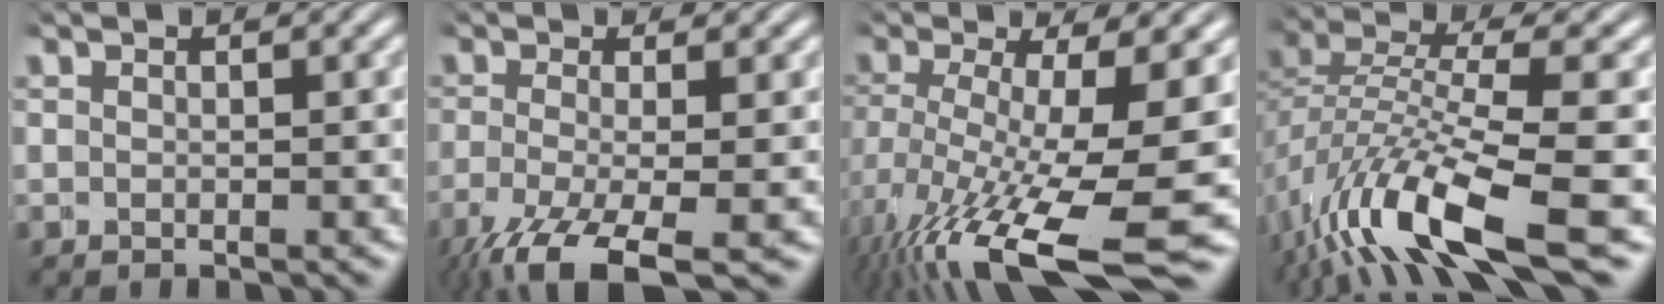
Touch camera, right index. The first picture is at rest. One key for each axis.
{"total": 5.7, "fx": -3.5, "fy": 1.8, "fz": 4.1, "tx": -0.094, "ty": -0.043, "tz": -0.030}
{"total": 10.5, "fx": -4.4, "fy": 3.8, "fz": 8.8, "tx": -0.158, "ty": -0.055, "tz": -0.036}
{"total": 8.8, "fx": -3.2, "fy": 3.9, "fz": 7.2, "tx": -0.154, "ty": -0.032, "tz": -0.035}